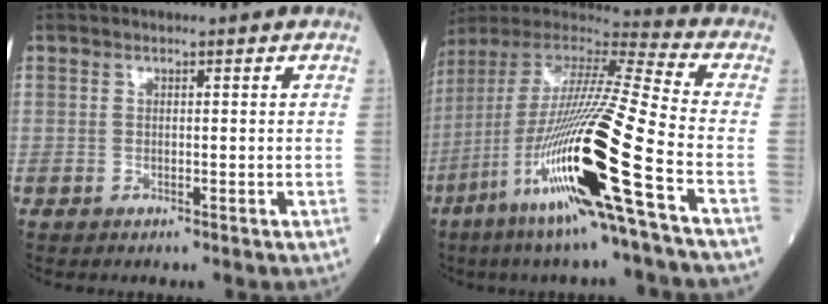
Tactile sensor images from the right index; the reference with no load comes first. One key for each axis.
{"total": 23.9, "fx": -9.5, "fy": -0.6, "fz": 21.9, "tx": -0.439, "ty": -0.052, "tz": -0.188}